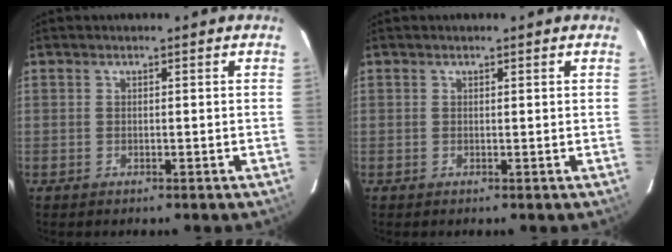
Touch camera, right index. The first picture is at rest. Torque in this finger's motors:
{"motor_torque": [-0.01, -0.05, 0.02, 0.01]}